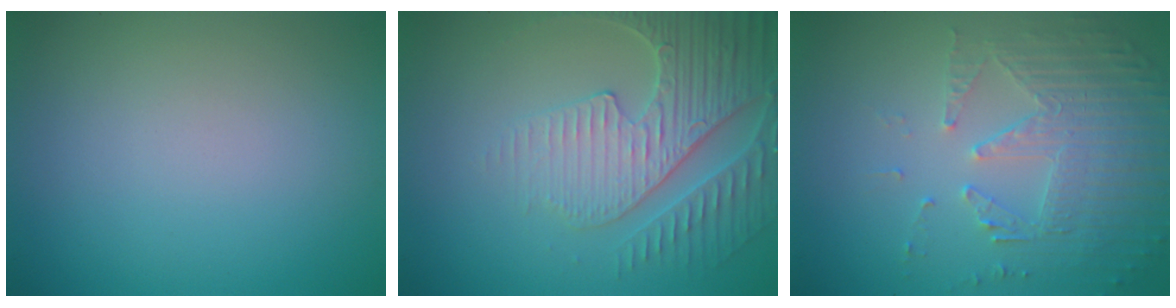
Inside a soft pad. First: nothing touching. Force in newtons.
{"total": 4.7, "press": 4.4, "slide": 1.5}
{"total": 5.5, "press": 3.7, "slide": 4.0}